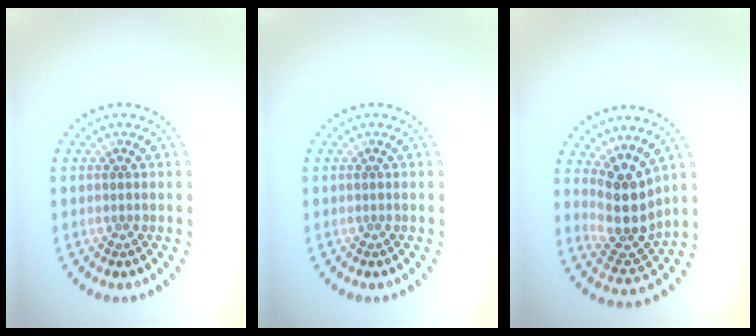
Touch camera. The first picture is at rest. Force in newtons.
{"total": 0.0}
{"total": 4.3, "press": 3.4, "slide": 2.6}